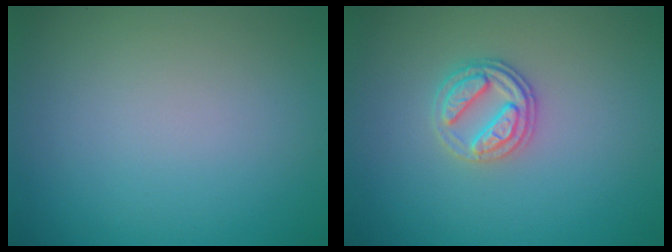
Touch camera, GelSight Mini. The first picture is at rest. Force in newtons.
{"total": 2.7, "press": 2.6, "slide": 0.8}